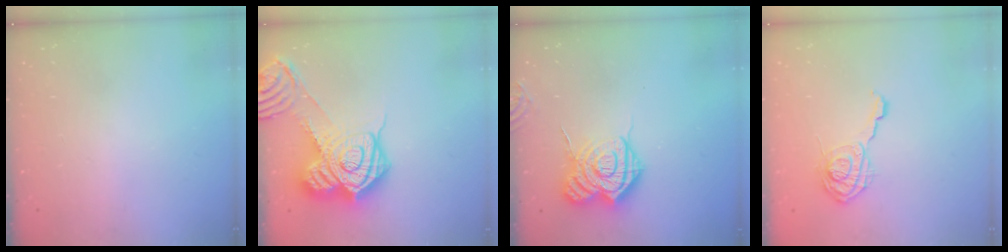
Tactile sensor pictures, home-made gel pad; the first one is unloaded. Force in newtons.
{"total": 24.2, "press": 24.1, "slide": 1.9}
{"total": 15.3, "press": 15.2, "slide": 1.5}
{"total": 11.7, "press": 11.7, "slide": 0.5}